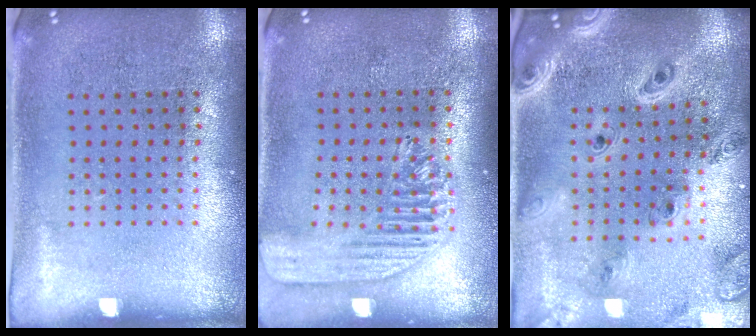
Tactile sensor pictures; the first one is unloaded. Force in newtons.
{"total": 1.7, "press": 1.5, "slide": 0.7}
{"total": 2.5, "press": 2.2, "slide": 1.2}